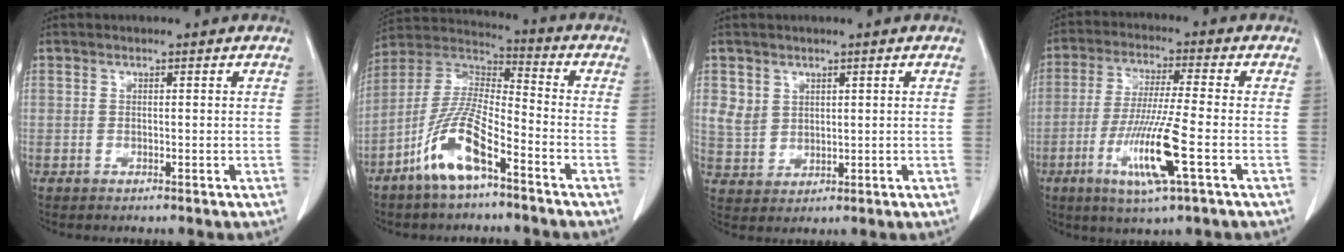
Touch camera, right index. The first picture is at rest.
{"total": 11.6, "force": [-6.5, 2.5, 9.3], "torque": [-0.196, -0.004, -0.129]}
{"total": 4.1, "force": [1.8, 3.5, 1.1], "torque": [-0.020, 0.003, 0.047]}
{"total": 11.3, "force": [-3.9, -0.2, 10.6], "torque": [-0.208, -0.019, -0.074]}